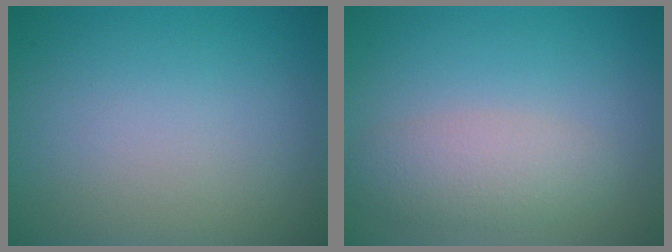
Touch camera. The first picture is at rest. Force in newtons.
{"total": 3.1, "press": 3.1, "slide": 0.1}